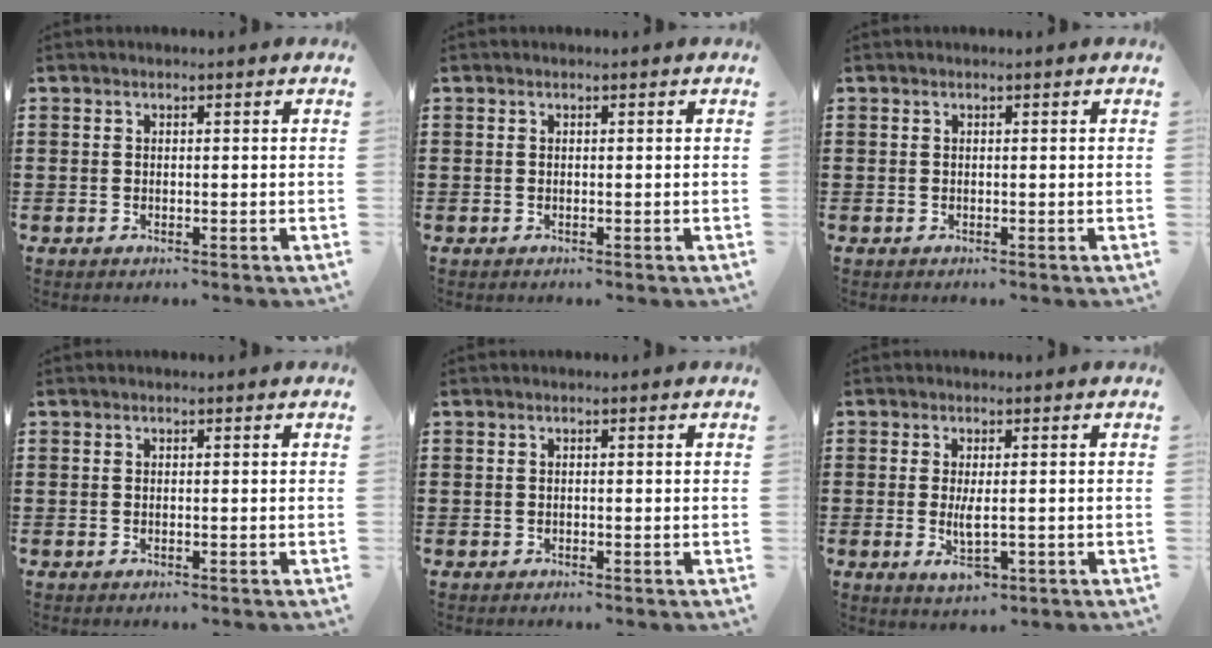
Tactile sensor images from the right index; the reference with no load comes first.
{"total": 0.0}
{"total": 0.0}
{"total": 0.0}
{"total": 0.0}
{"total": 4.2, "force": [-0.9, 1.3, 3.9], "torque": [-0.090, -0.009, -0.020]}